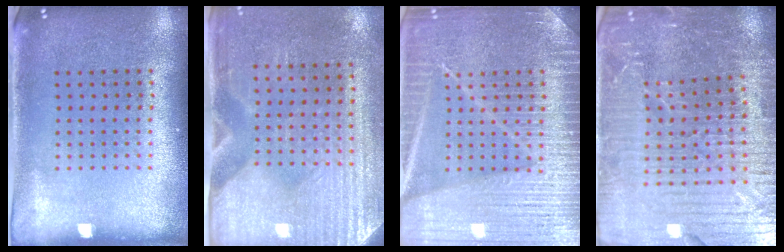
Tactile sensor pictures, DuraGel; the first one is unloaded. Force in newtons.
{"total": 3.0, "press": 2.7, "slide": 1.5}
{"total": 6.7, "press": 6.7, "slide": 1.0}
{"total": 5.3, "press": 4.9, "slide": 1.9}